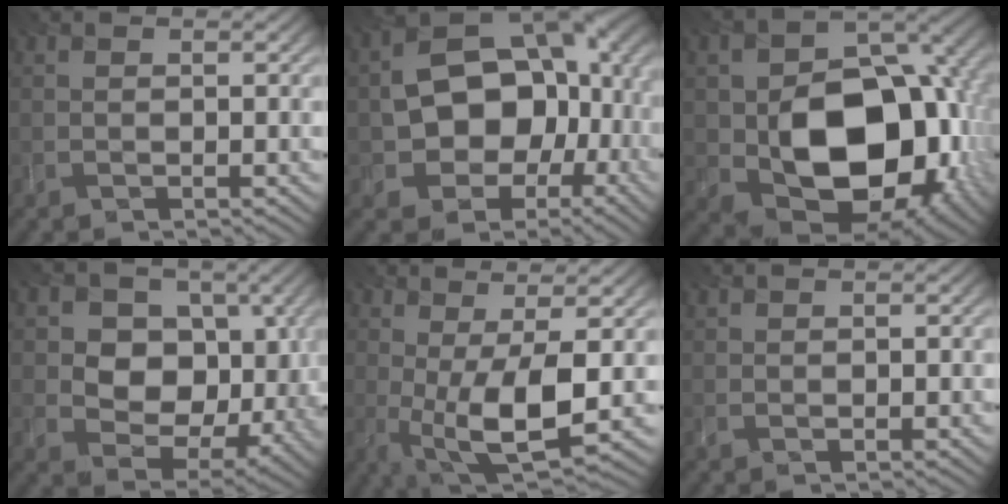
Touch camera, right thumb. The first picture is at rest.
{"total": 16.2, "force": [-1.7, 11.6, 11.2], "torque": [-0.178, -0.020, -0.024]}
{"total": 16.0, "force": [-2.0, 11.2, 11.2], "torque": [-0.161, -0.030, -0.028]}
{"total": 11.4, "force": [1.8, 9.0, 6.8], "torque": [-0.135, -0.015, 0.029]}
{"total": 9.7, "force": [-0.4, 3.2, 9.1], "torque": [-0.174, -0.007, -0.003]}
{"total": 0.6, "force": [0.6, 0.1, 0.1], "torque": [-0.002, 0.003, 0.013]}